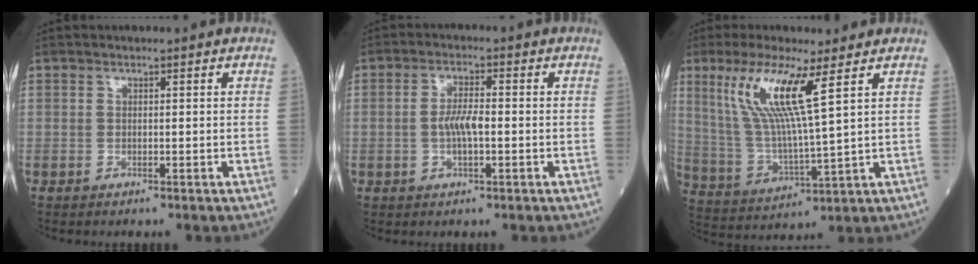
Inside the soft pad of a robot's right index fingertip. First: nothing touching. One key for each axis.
{"total": 4.1, "fx": -0.5, "fy": 1.0, "fz": 3.9, "tx": -0.084, "ty": 0.004, "tz": -0.008}
{"total": 12.0, "fx": 5.6, "fy": 0.1, "fz": 10.7, "tx": -0.231, "ty": -0.003, "tz": 0.113}